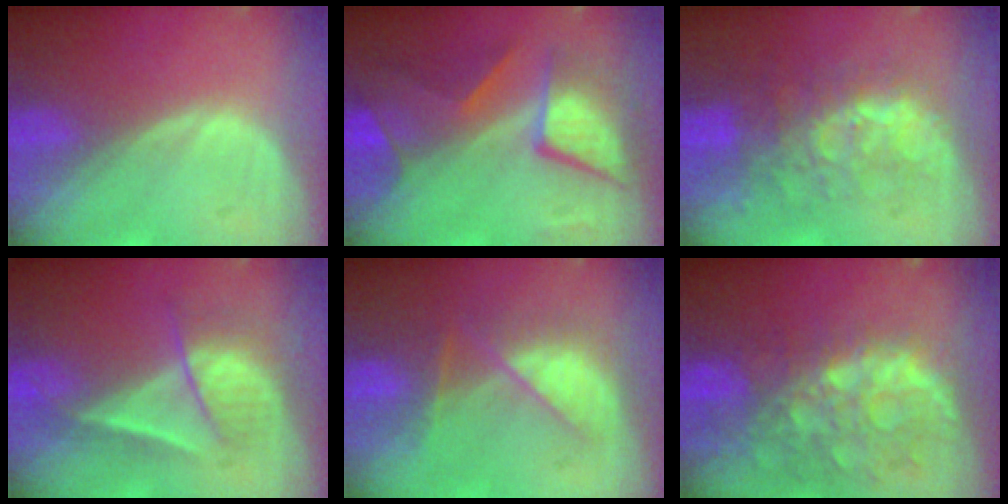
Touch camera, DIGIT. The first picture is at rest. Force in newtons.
{"total": 8.6, "press": 8.6, "slide": 0.4}
{"total": 10.1, "press": 8.6, "slide": 5.3}
{"total": 7.1, "press": 6.1, "slide": 3.7}
{"total": 6.9, "press": 6.9, "slide": 1.1}
{"total": 11.2, "press": 9.8, "slide": 5.4}